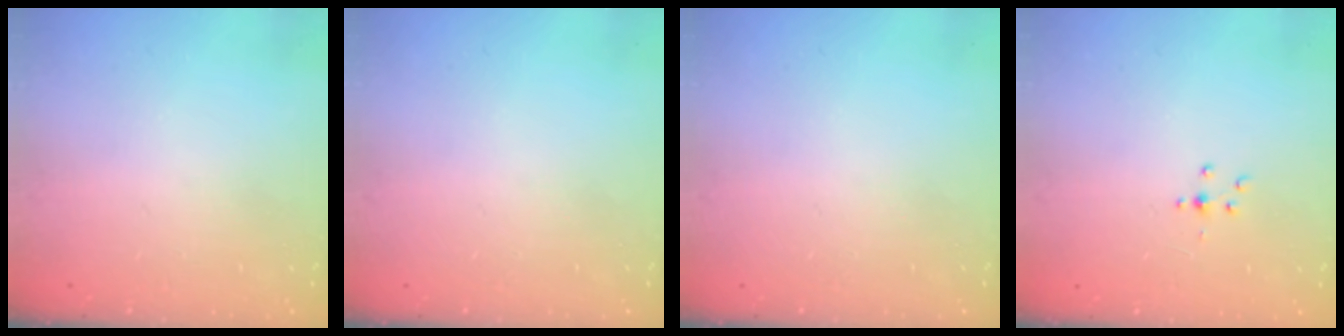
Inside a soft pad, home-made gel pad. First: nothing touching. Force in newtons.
{"total": 0.0}
{"total": 0.0}
{"total": 2.2, "press": 2.1, "slide": 0.5}